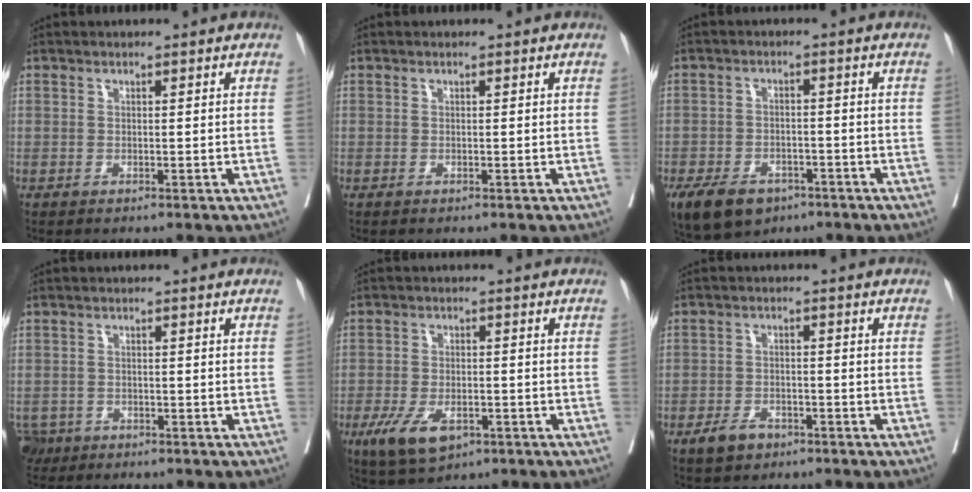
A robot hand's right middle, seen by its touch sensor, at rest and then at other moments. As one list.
[{"total": 0.0}, {"total": 9.3, "force": [-5.9, 5.6, 4.4], "torque": [-0.089, 0.000, -0.093]}, {"total": 3.4, "force": [-2.4, 2.3, 0.4], "torque": [-0.006, 0.003, -0.040]}, {"total": 7.5, "force": [-3.8, 3.6, 5.4], "torque": [-0.100, -0.010, -0.057]}, {"total": 3.9, "force": [-2.5, 2.2, 1.9], "torque": [-0.037, 0.001, -0.037]}]